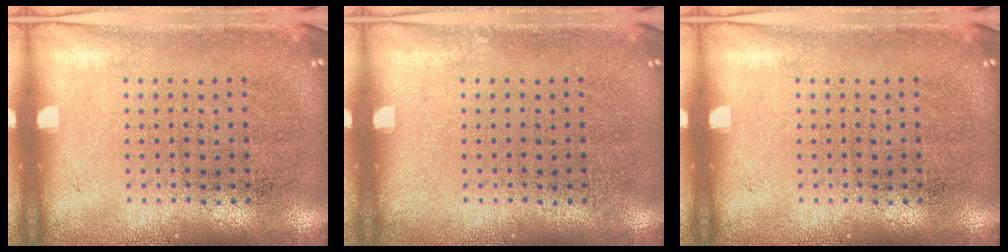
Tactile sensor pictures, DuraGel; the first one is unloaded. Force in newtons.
{"total": 0.0}
{"total": 0.0}